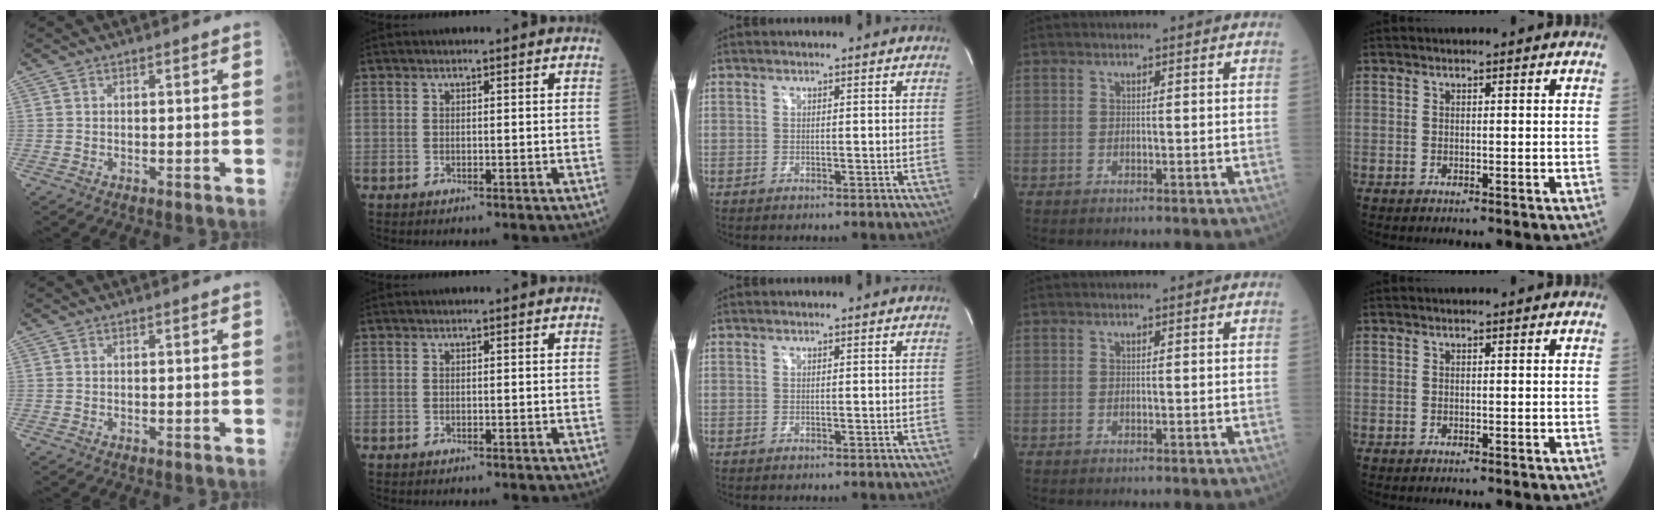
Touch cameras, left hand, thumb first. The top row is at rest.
{}